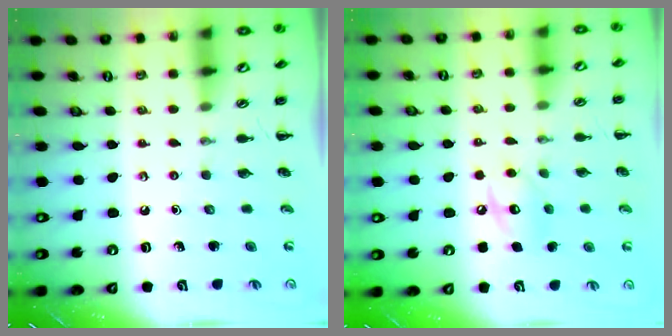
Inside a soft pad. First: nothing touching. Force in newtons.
{"total": 9.1, "press": 9.1, "slide": 0.8}